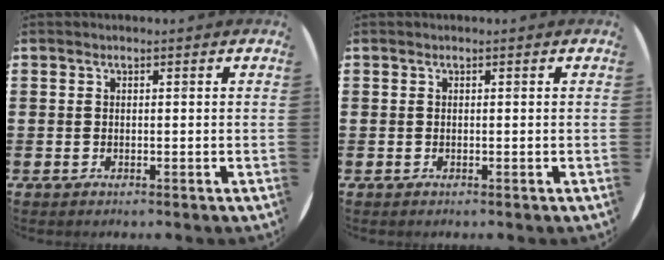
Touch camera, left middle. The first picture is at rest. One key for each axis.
{"total": 0.0}